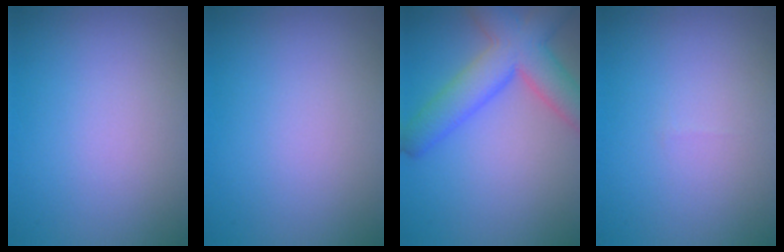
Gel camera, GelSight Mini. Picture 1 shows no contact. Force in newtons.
{"total": 0.0}
{"total": 7.3, "press": 7.3, "slide": 0.4}
{"total": 0.0}